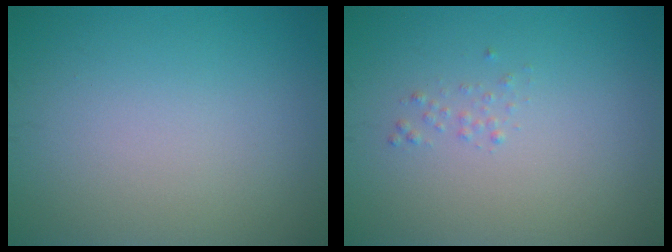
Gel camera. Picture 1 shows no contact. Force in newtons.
{"total": 0.6, "press": 0.6, "slide": 0.0}